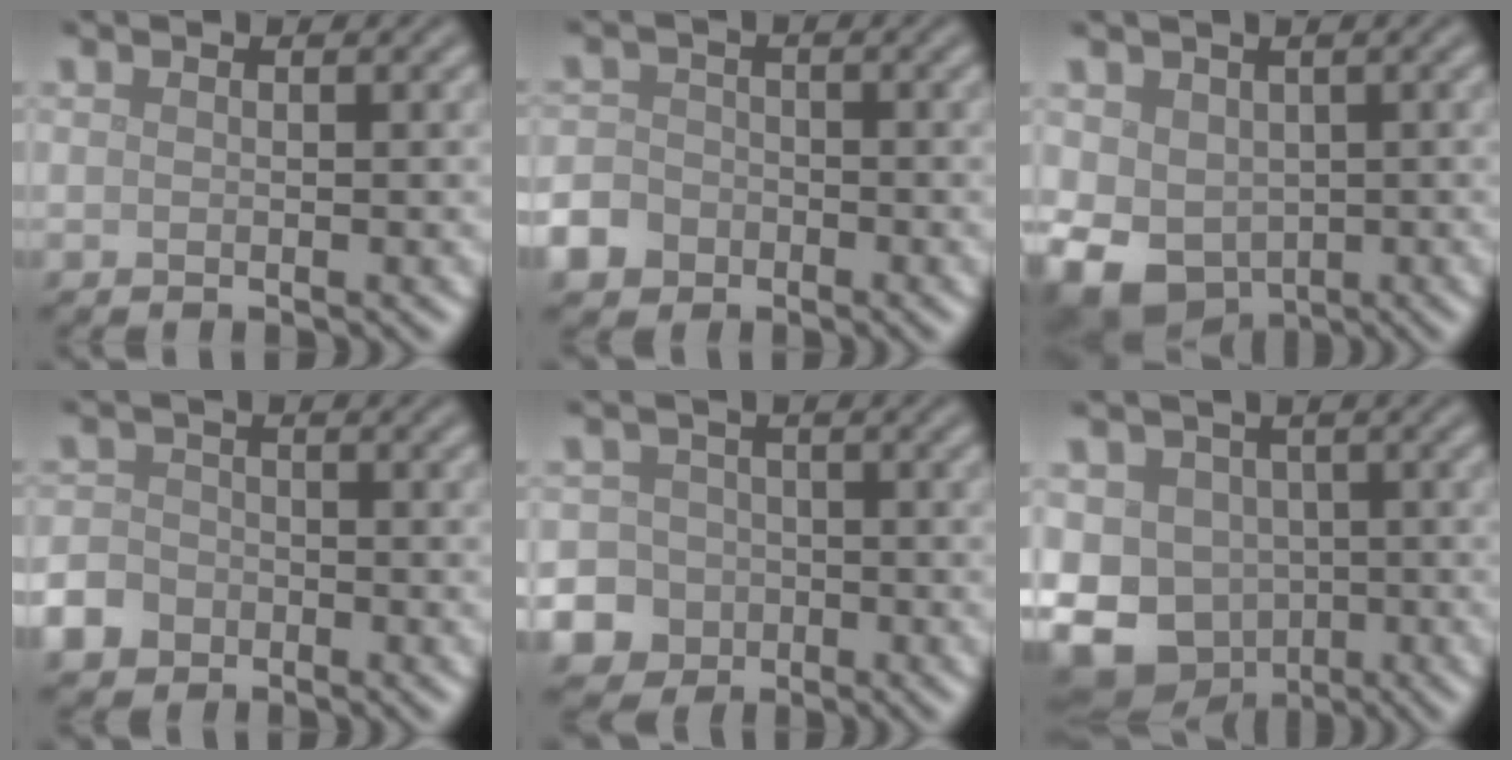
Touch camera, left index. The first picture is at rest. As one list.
[{"total": 4.2, "force": [-2.5, 3.1, 1.1], "torque": [-0.013, -0.009, -0.053]}, {"total": 6.6, "force": [-1.4, 5.2, 3.9], "torque": [-0.081, -0.019, -0.012]}, {"total": 3.9, "force": [-2.4, 2.9, 1.1], "torque": [-0.016, -0.008, -0.051]}, {"total": 11.3, "force": [-5.2, 9.8, 2.1], "torque": [-0.051, -0.029, -0.120]}, {"total": 11.6, "force": [-3.7, 9.8, 4.9], "torque": [-0.091, -0.033, -0.083]}]